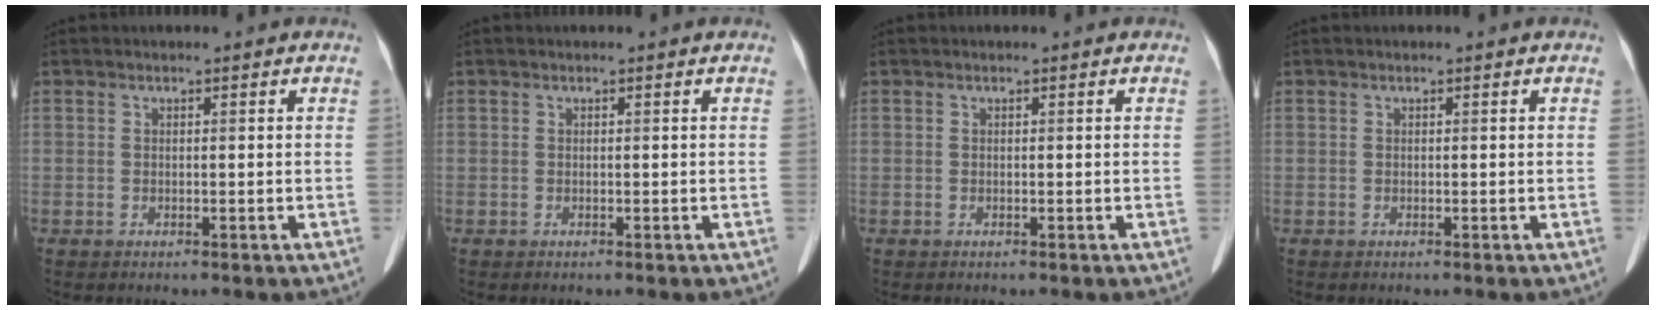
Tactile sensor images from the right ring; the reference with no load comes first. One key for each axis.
{"total": 0.0}
{"total": 0.0}
{"total": 0.0}